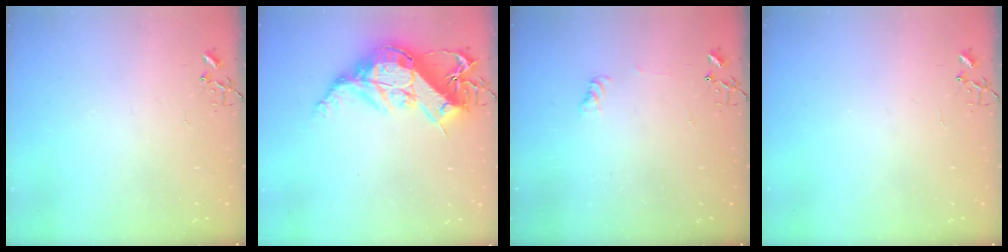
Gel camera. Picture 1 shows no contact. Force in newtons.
{"total": 19.0, "press": 18.9, "slide": 1.8}
{"total": 4.5, "press": 4.4, "slide": 0.6}
{"total": 0.0}